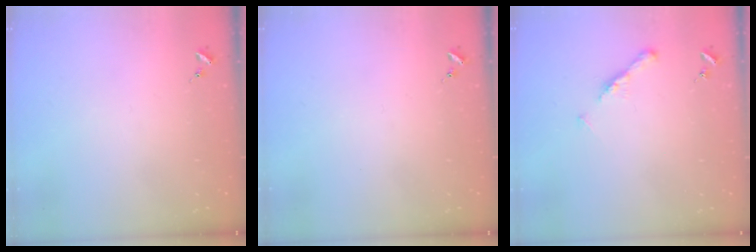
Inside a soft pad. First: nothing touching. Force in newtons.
{"total": 0.0}
{"total": 6.8, "press": 6.7, "slide": 0.6}